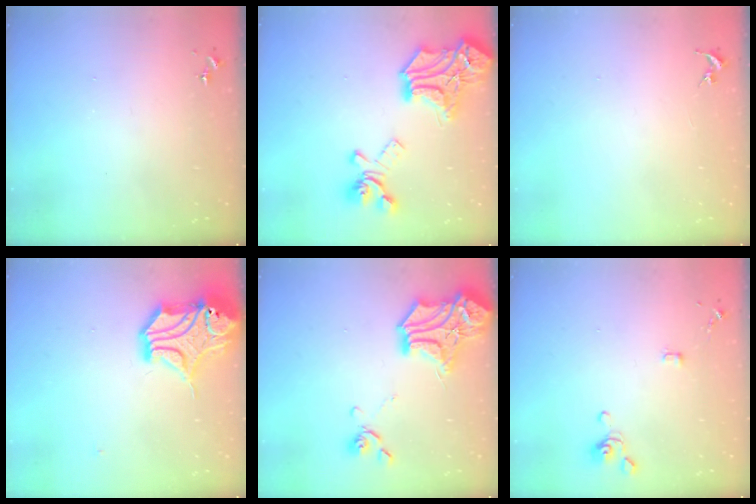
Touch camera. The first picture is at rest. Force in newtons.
{"total": 24.6, "press": 24.6, "slide": 0.7}
{"total": 0.0}
{"total": 16.6, "press": 16.5, "slide": 2.1}
{"total": 19.5, "press": 19.4, "slide": 2.1}
{"total": 4.2, "press": 4.1, "slide": 1.0}